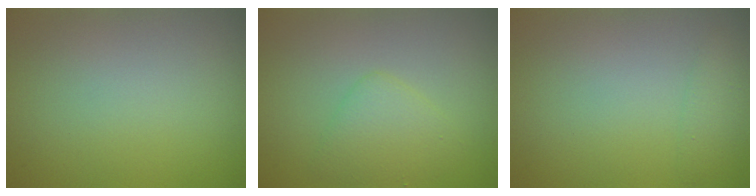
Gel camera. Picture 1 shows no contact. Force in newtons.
{"total": 2.5, "press": 2.5, "slide": 0.1}
{"total": 1.3, "press": 1.3, "slide": 0.0}